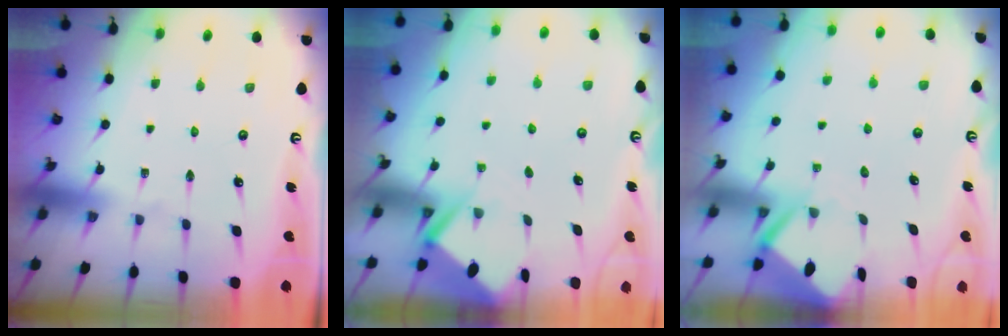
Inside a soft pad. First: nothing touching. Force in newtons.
{"total": 2.9, "press": 2.8, "slide": 0.3}
{"total": 3.5, "press": 3.4, "slide": 0.3}